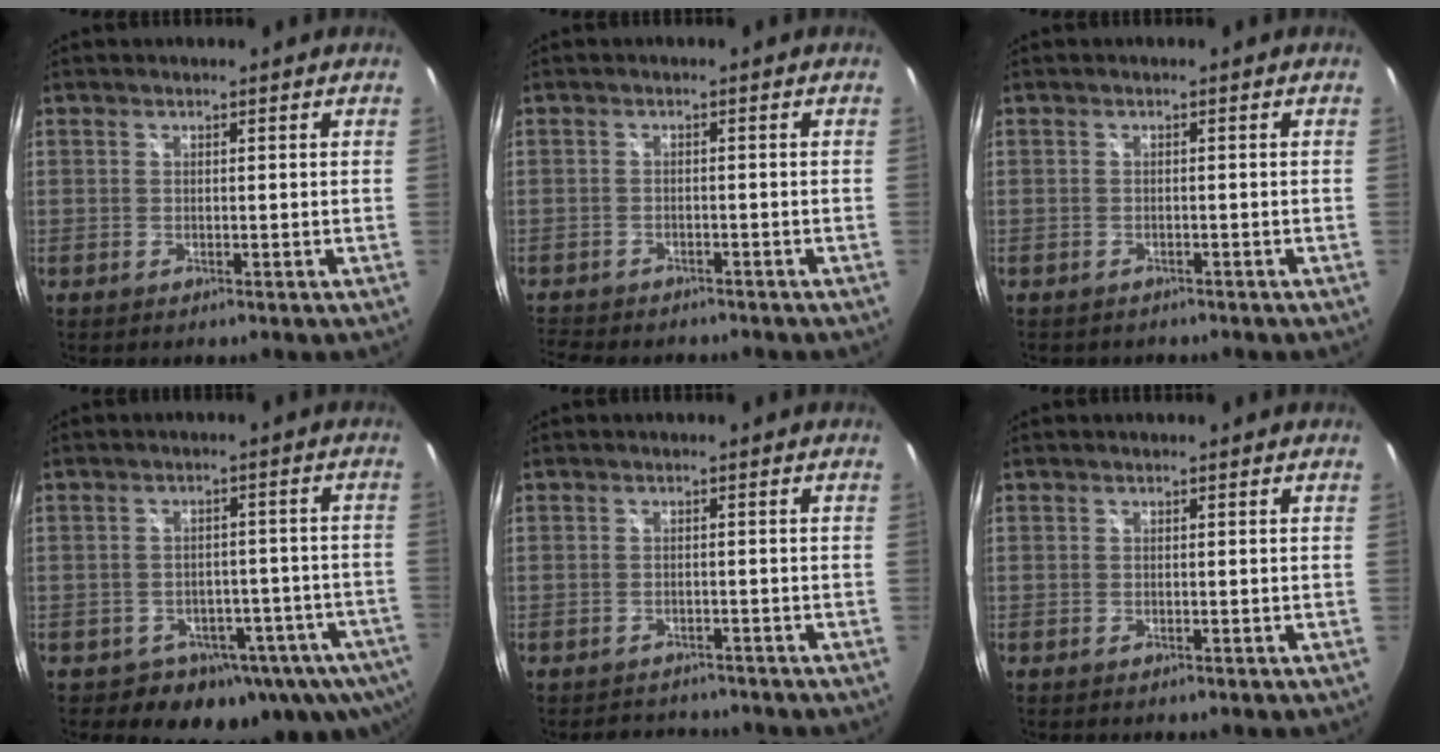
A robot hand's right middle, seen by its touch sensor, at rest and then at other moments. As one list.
[{"total": 7.0, "force": [-6.3, 2.3, 2.1], "torque": [-0.065, -0.018, -0.103]}, {"total": 2.1, "force": [-1.6, 1.3, 0.5], "torque": [-0.015, -0.008, -0.022]}, {"total": 12.2, "force": [-6.7, 8.6, 5.3], "torque": [-0.100, 0.007, -0.072]}, {"total": 4.3, "force": [-3.9, 1.9, 0.7], "torque": [-0.015, -0.001, -0.053]}, {"total": 0.0}]